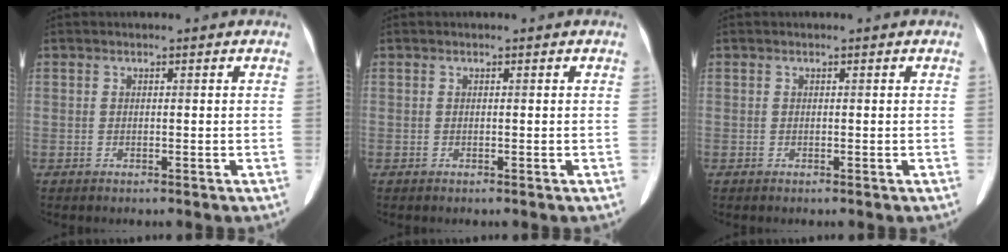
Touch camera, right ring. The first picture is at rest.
{"total": 0.0}
{"total": 0.0}